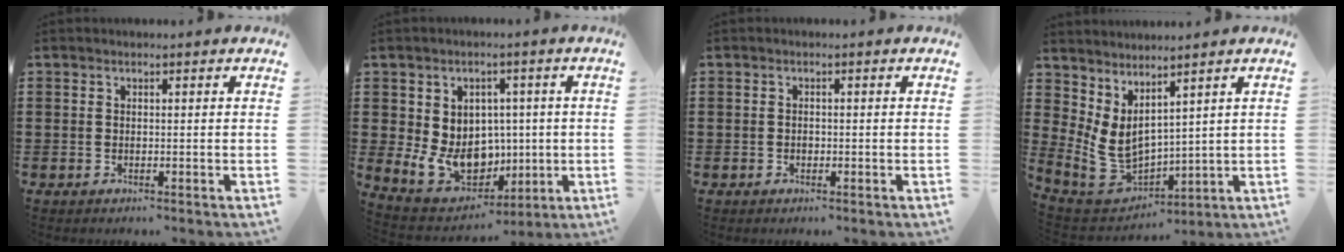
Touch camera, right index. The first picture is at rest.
{"total": 9.6, "force": [-0.3, 8.0, 5.3], "torque": [-0.122, 0.003, 0.004]}
{"total": 0.5, "force": [-0.1, 0.4, 0.2], "torque": [-0.006, 0.002, -0.002]}
{"total": 6.0, "force": [2.3, 3.9, 4.0], "torque": [-0.123, -0.031, 0.042]}